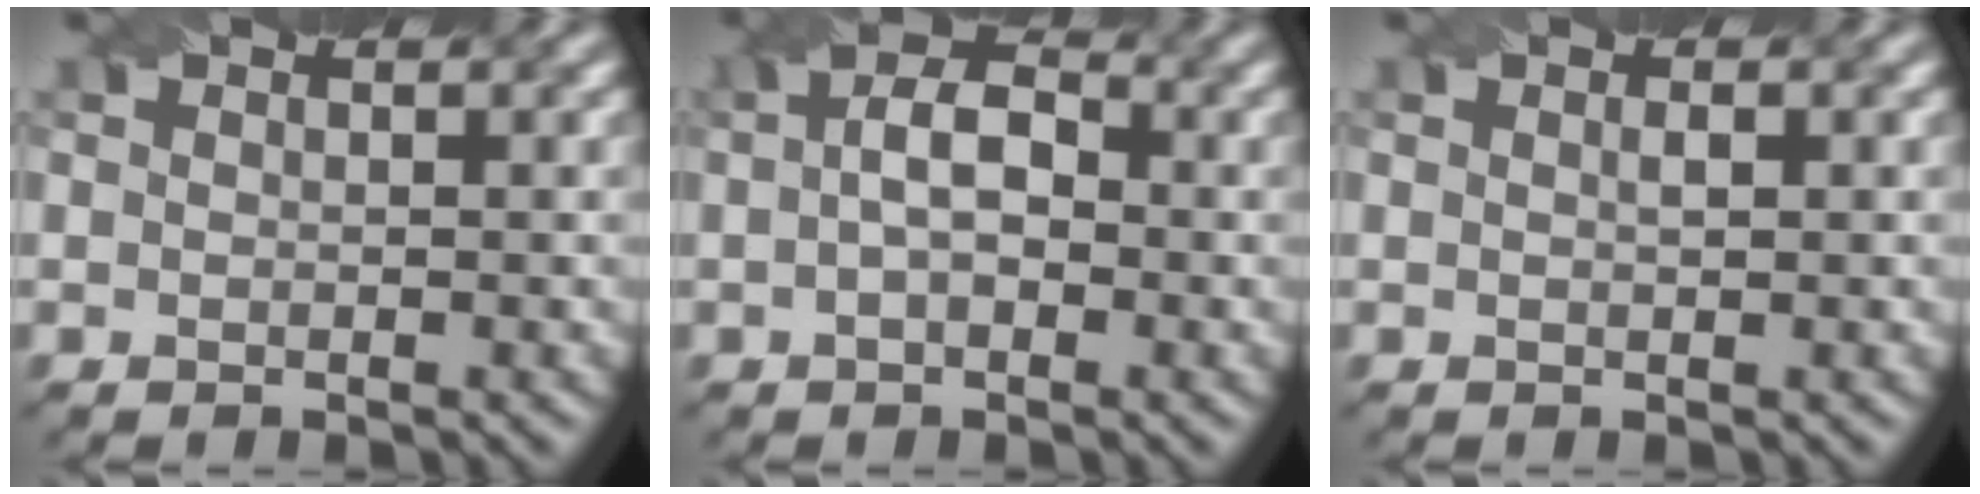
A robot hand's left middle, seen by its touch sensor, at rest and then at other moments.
{"total": 4.1, "force": [0.1, 2.3, 3.4], "torque": [-0.057, 0.011, -0.007]}
{"total": 0.6, "force": [0.1, 0.1, 0.6], "torque": [-0.011, 0.003, 0.002]}